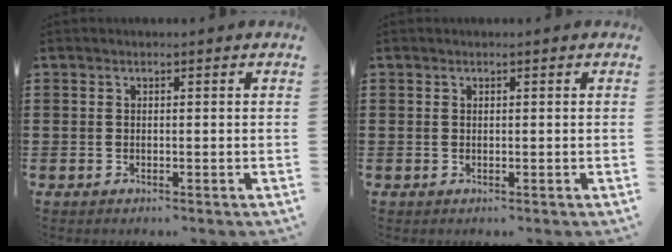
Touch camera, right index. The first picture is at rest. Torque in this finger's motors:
{"motor_torque": [1.95, 0.19, 0.07, 0.02]}